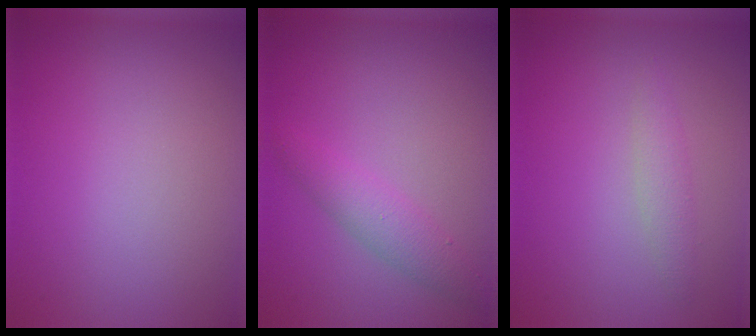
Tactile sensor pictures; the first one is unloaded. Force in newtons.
{"total": 2.4, "press": 2.4, "slide": 0.1}
{"total": 1.4, "press": 1.4, "slide": 0.0}